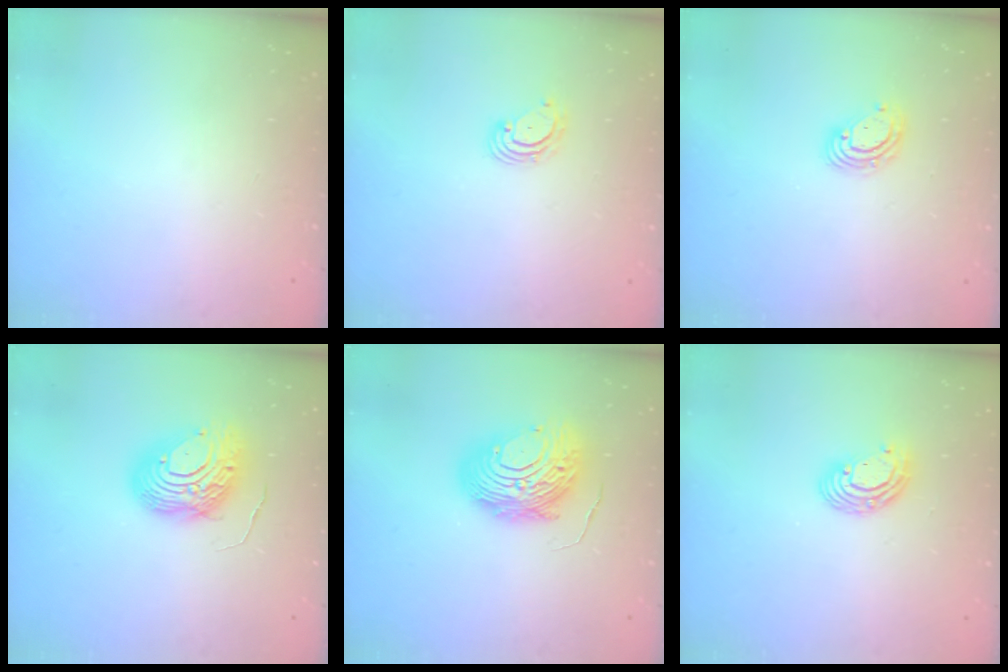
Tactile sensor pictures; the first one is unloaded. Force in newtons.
{"total": 3.5, "press": 3.5, "slide": 0.4}
{"total": 5.7, "press": 5.6, "slide": 0.8}
{"total": 12.3, "press": 12.3, "slide": 1.1}
{"total": 14.4, "press": 14.4, "slide": 1.3}
{"total": 8.0, "press": 7.9, "slide": 1.2}